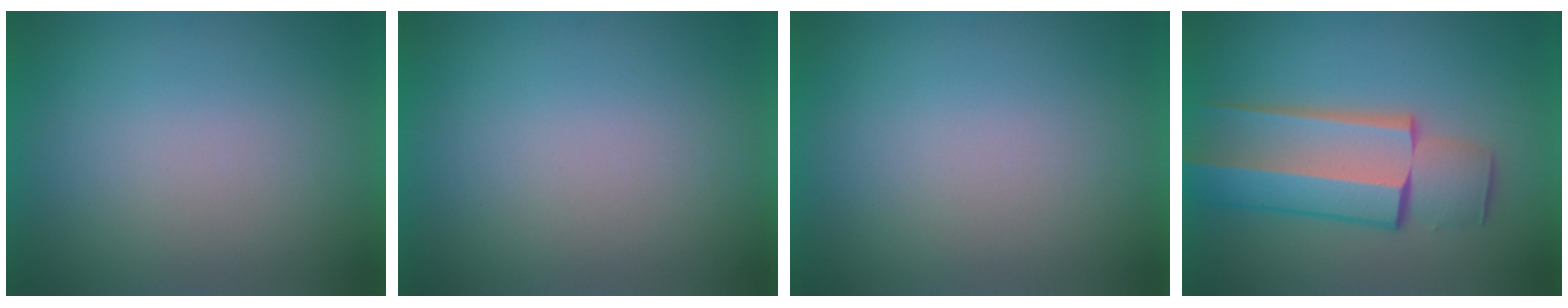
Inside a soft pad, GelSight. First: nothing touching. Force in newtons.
{"total": 1.0}
{"total": 1.3}
{"total": 7.1}